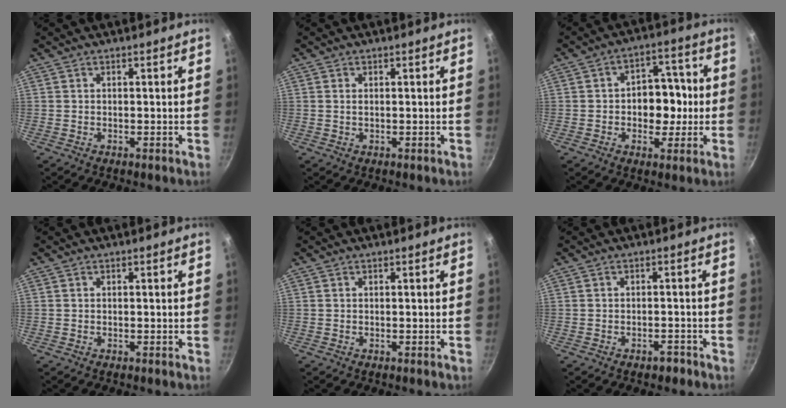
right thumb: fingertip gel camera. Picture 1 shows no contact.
{"total": 0.9, "force": [0.1, 0.5, 0.7], "torque": [-0.014, 0.001, 0.001]}
{"total": 9.7, "force": [-0.7, 7.2, 6.5], "torque": [-0.034, 0.018, -0.016]}
{"total": 0.0}
{"total": 0.0}
{"total": 2.1, "force": [-1.5, 1.1, 1.0], "torque": [-0.006, 0.020, -0.012]}